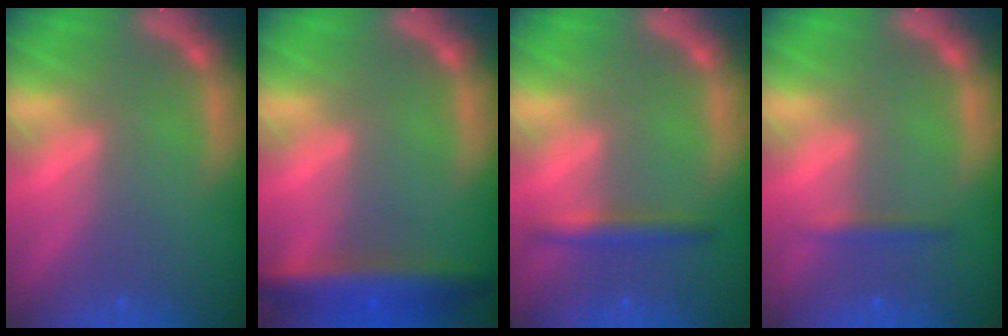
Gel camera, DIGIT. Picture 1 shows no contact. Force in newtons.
{"total": 5.9}
{"total": 2.4}
{"total": 1.4}